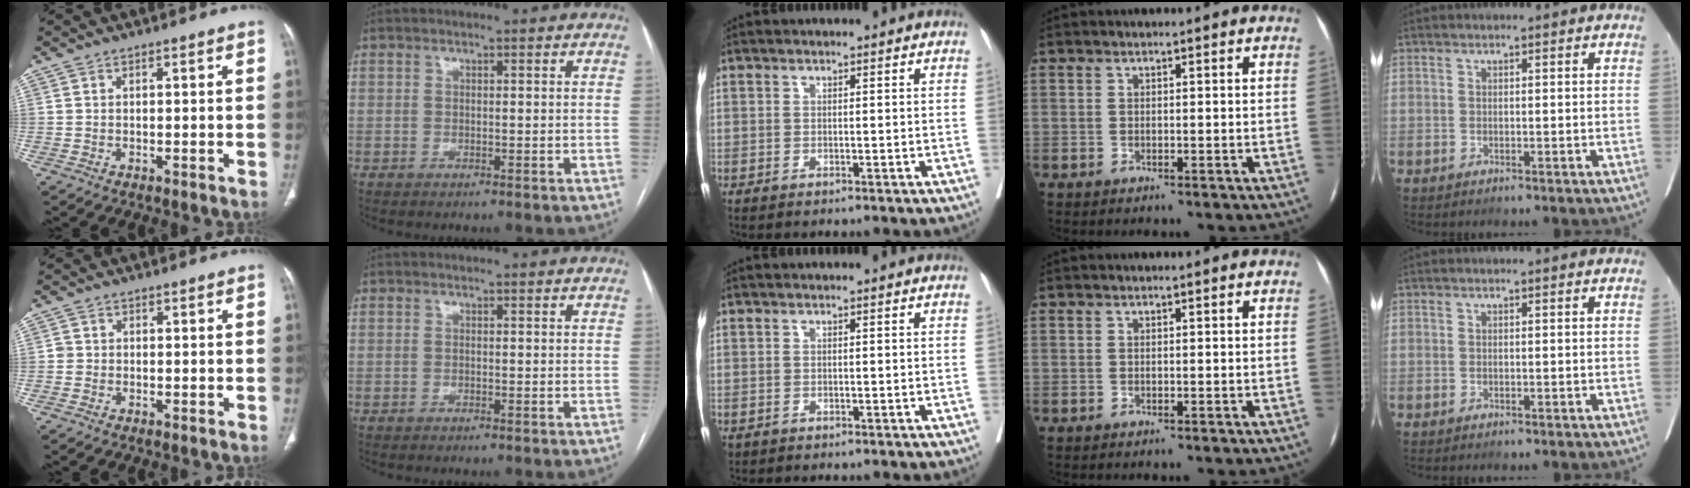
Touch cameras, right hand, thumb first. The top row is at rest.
{"thumb": {"total": 1.0, "force": [-0.2, 1.0, 0.1], "torque": [0.004, 0.005, -0.004]}}